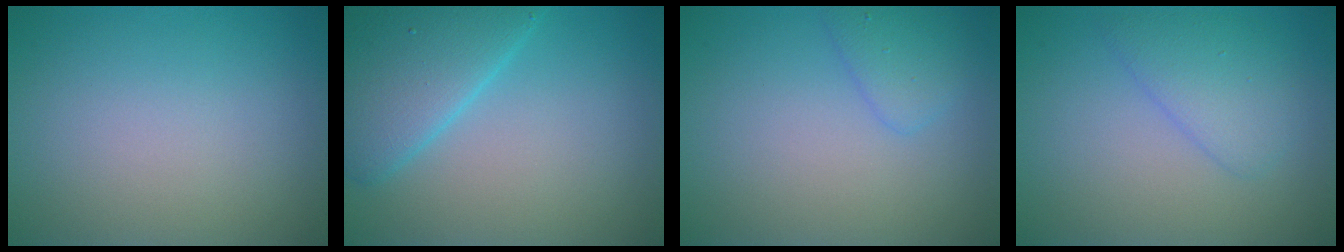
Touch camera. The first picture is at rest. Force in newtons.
{"total": 6.0, "press": 6.0, "slide": 0.3}
{"total": 1.9, "press": 1.9, "slide": 0.1}
{"total": 3.0, "press": 3.0, "slide": 0.2}